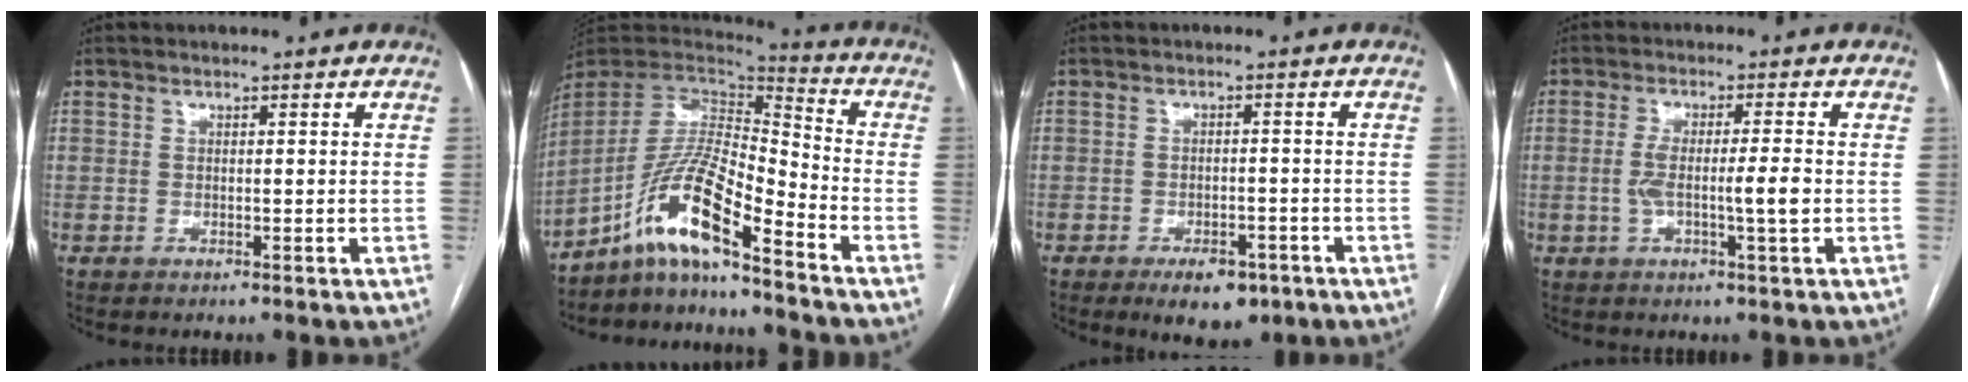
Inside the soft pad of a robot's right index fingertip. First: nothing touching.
{"total": 12.5, "force": [-8.7, 1.4, 8.9], "torque": [-0.177, 0.012, -0.161]}
{"total": 6.1, "force": [-3.9, 3.0, 3.7], "torque": [-0.049, 0.001, -0.051]}
{"total": 5.9, "force": [-0.9, 0.2, 5.8], "torque": [-0.112, 0.001, -0.014]}